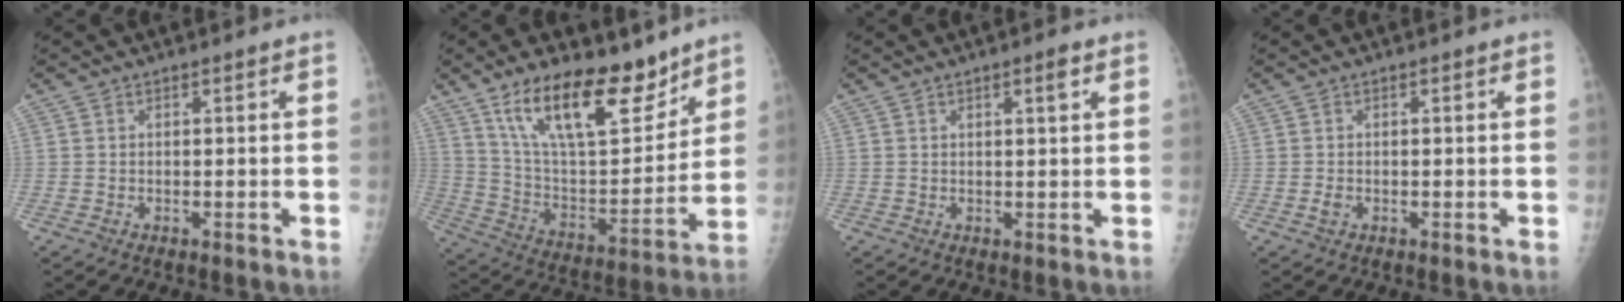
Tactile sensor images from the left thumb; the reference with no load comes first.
{"total": 21.4, "force": [14.5, 8.5, 13.3], "torque": [-0.178, -0.073, 0.259]}
{"total": 2.1, "force": [1.0, 0.4, 1.8], "torque": [-0.023, -0.004, 0.015]}
{"total": 1.1, "force": [-0.4, 0.8, 0.6], "torque": [-0.009, -0.003, -0.006]}